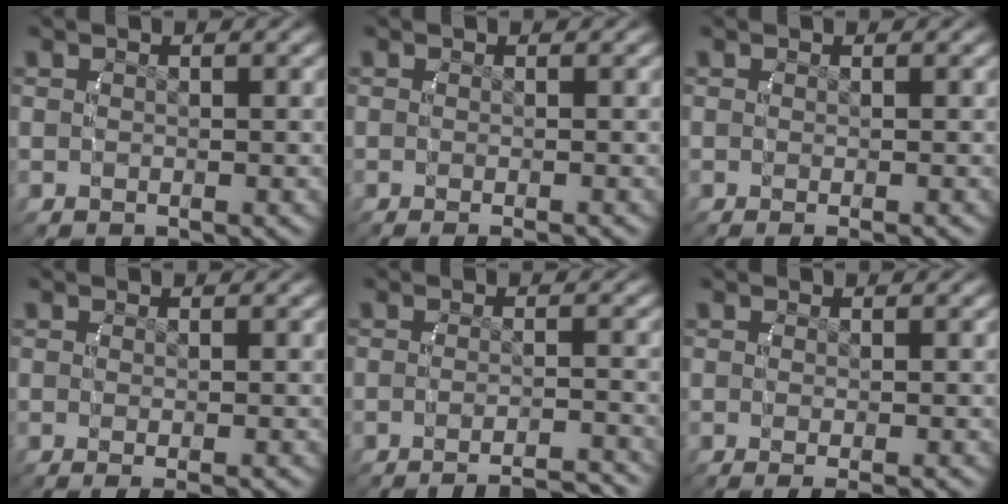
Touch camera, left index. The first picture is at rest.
{"total": 1.7, "force": [-1.4, 0.1, 1.1], "torque": [-0.011, -0.002, -0.018]}
{"total": 1.6, "force": [-1.1, 0.0, 1.1], "torque": [-0.012, -0.001, -0.013]}
{"total": 2.5, "force": [-1.6, 0.3, 1.9], "torque": [-0.022, -0.004, -0.018]}
{"total": 8.1, "force": [-7.5, 1.4, 2.5], "torque": [-0.025, -0.021, -0.106]}
{"total": 2.8, "force": [-1.9, 0.4, 2.0], "torque": [-0.024, -0.006, -0.022]}